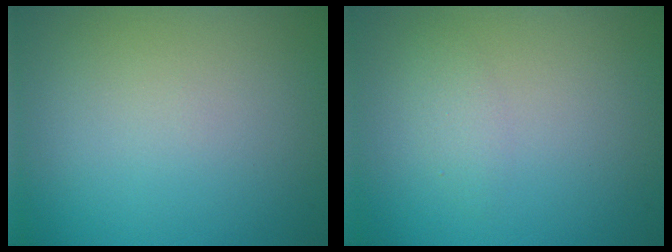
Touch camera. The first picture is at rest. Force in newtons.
{"total": 1.2, "press": 1.2, "slide": 0.1}